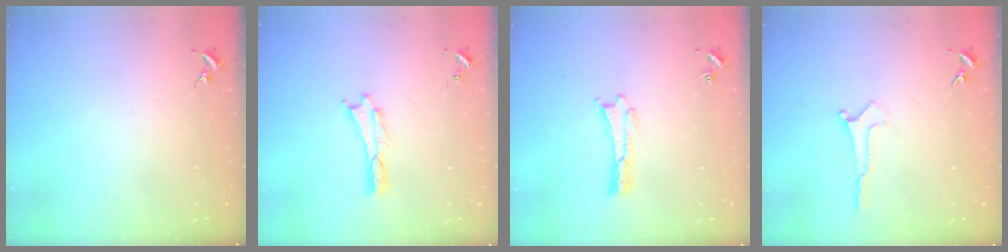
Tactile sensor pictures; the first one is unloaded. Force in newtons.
{"total": 0.0}
{"total": 0.0}
{"total": 0.0}